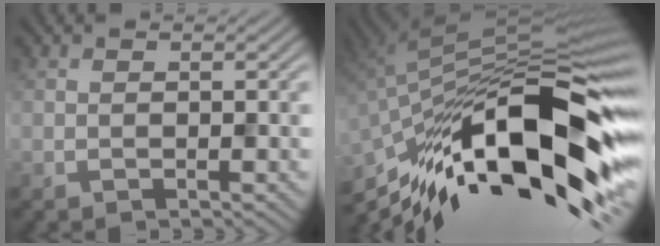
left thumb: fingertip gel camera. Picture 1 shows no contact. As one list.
[{"total": 18.2, "force": [-8.5, 6.3, 14.8], "torque": [-0.276, -0.005, -0.153]}]